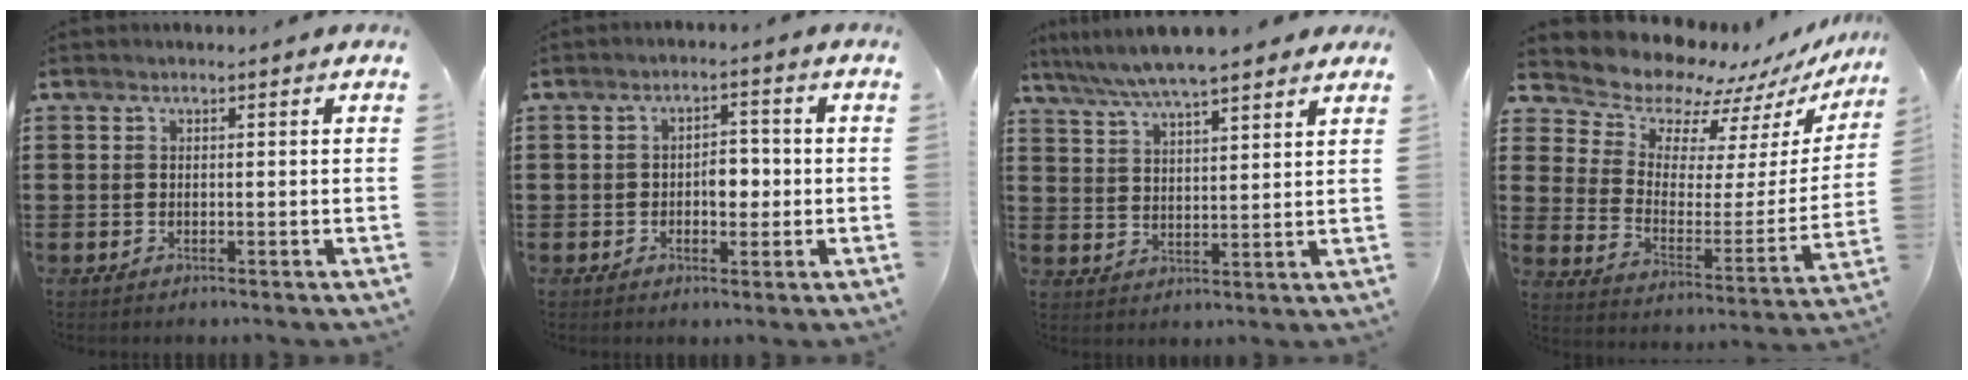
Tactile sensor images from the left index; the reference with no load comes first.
{"total": 3.7, "force": [-0.6, 2.2, 3.0], "torque": [-0.043, 0.001, -0.018]}
{"total": 6.3, "force": [5.7, 0.6, 2.8], "torque": [-0.074, -0.018, 0.099]}
{"total": 9.2, "force": [8.7, 2.9, 1.0], "torque": [-0.059, -0.081, 0.150]}